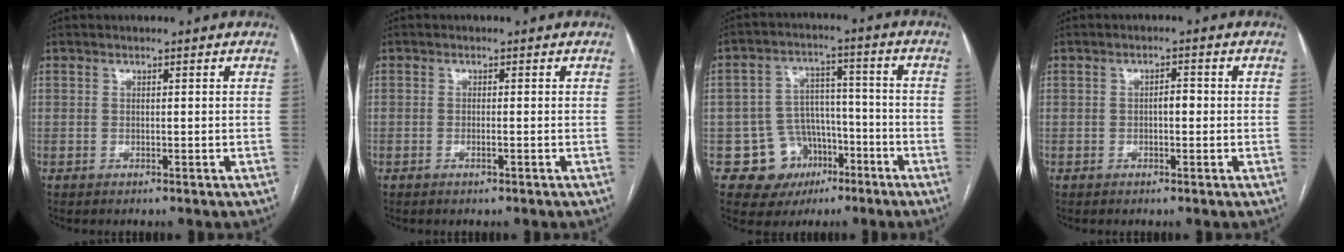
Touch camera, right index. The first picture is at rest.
{"total": 0.7, "force": [-0.3, 0.0, 0.6], "torque": [-0.013, 0.001, -0.002]}
{"total": 9.5, "force": [-4.2, 8.3, 1.7], "torque": [-0.015, 0.035, -0.054]}
{"total": 1.8, "force": [-0.2, 0.8, 1.6], "torque": [-0.021, 0.005, -0.005]}